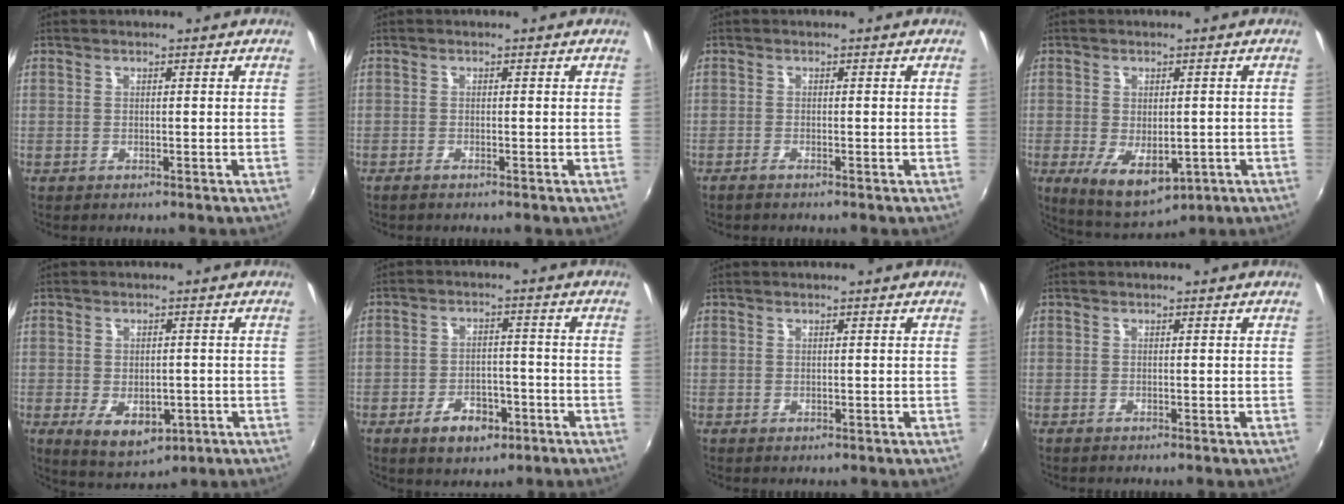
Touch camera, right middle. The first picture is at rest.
{"total": 0.9, "force": [-0.7, 0.0, 0.6], "torque": [-0.012, -0.003, -0.016]}
{"total": 1.2, "force": [-1.0, 0.0, 0.7], "torque": [-0.018, -0.002, -0.021]}
{"total": 9.4, "force": [-2.8, 5.4, 7.2], "torque": [-0.126, -0.025, -0.027]}
{"total": 7.8, "force": [-2.6, 4.7, 5.7], "torque": [-0.104, -0.017, -0.028]}
{"total": 7.4, "force": [-4.1, 4.3, 4.4], "torque": [-0.094, 0.006, -0.054]}
{"total": 0.0}
{"total": 0.0}